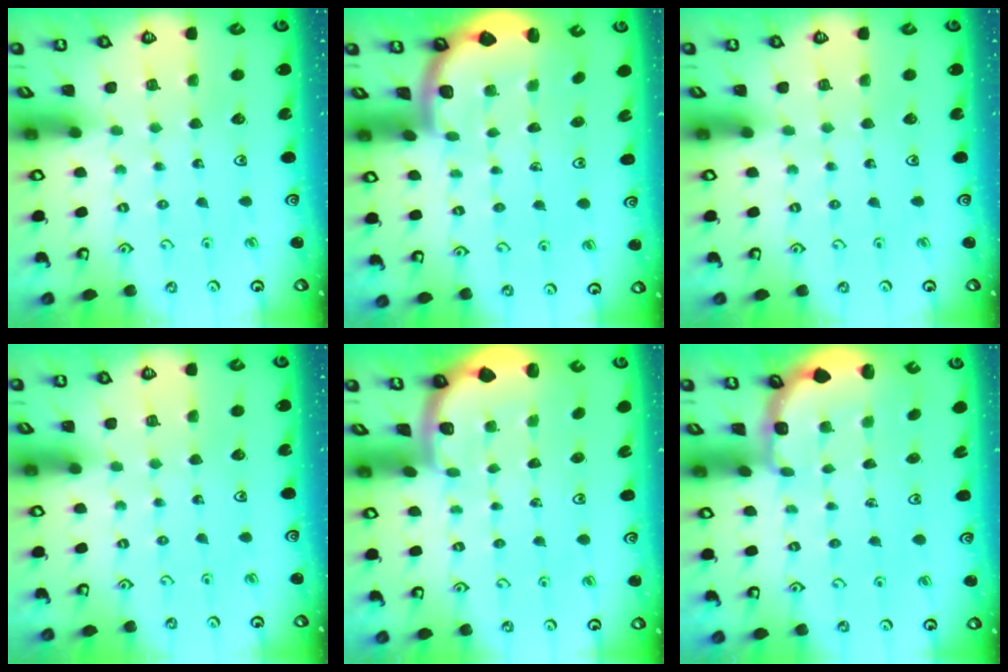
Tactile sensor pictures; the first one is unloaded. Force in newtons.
{"total": 1.7, "press": 1.7, "slide": 0.2}
{"total": 0.0}
{"total": 0.0}
{"total": 1.9, "press": 1.8, "slide": 0.6}
{"total": 2.4, "press": 1.7, "slide": 1.7}